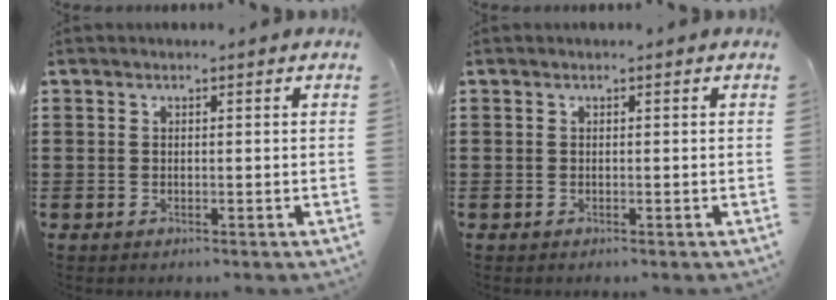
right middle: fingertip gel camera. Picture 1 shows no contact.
{"total": 0.0}